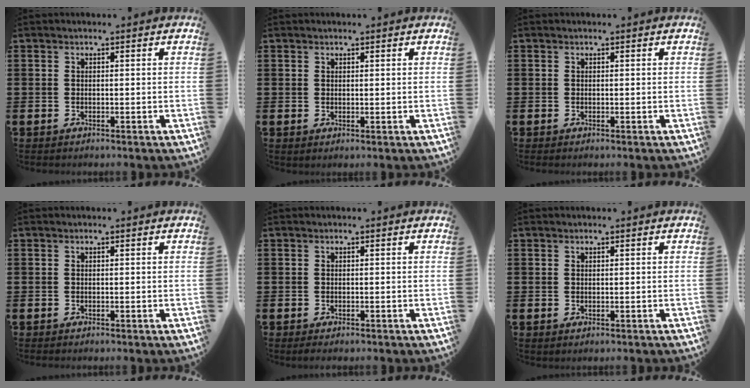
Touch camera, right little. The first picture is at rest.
{"total": 0.5, "force": [0.5, -0.1, 0.2], "torque": [0.006, 0.000, 0.009]}
{"total": 0.0}
{"total": 0.0}
{"total": 0.7, "force": [-0.6, 0.2, 0.3], "torque": [-0.007, -0.001, -0.012]}
{"total": 0.0}